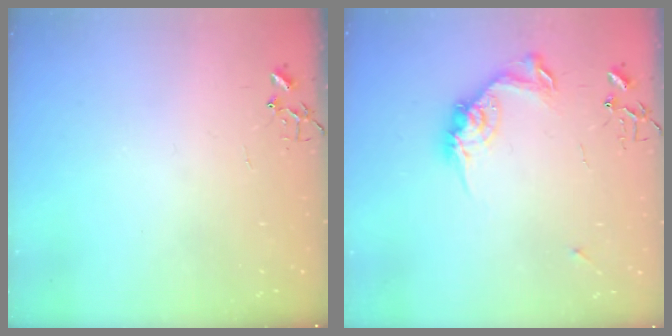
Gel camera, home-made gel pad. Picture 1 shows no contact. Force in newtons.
{"total": 13.3, "press": 13.3, "slide": 0.1}